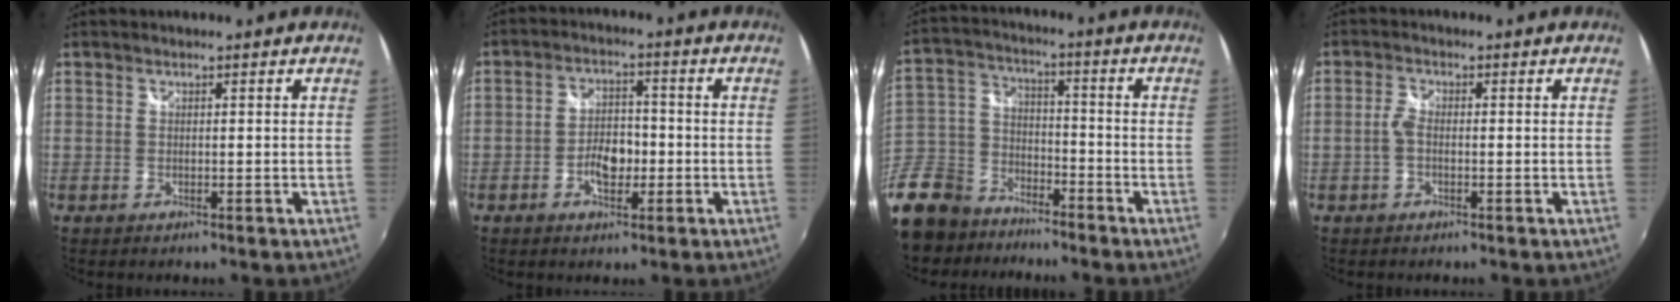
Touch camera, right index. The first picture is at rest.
{"total": 6.0, "force": [-1.9, 3.3, 4.6], "torque": [-0.089, 0.007, -0.030]}
{"total": 21.1, "force": [-14.5, 12.8, 8.5], "torque": [-0.243, 0.015, -0.250]}
{"total": 2.3, "force": [-0.6, 1.0, 2.0], "torque": [-0.049, 0.005, -0.013]}